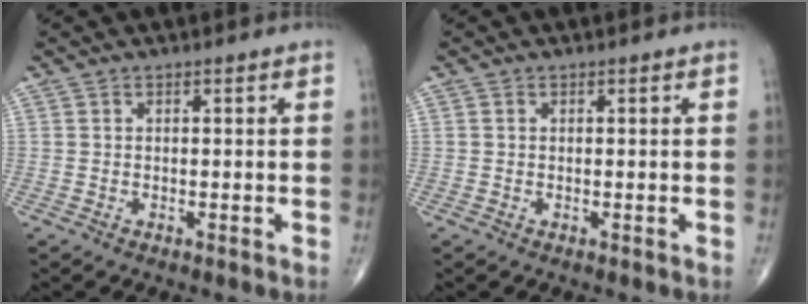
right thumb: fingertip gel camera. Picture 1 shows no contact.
{"total": 0.0}